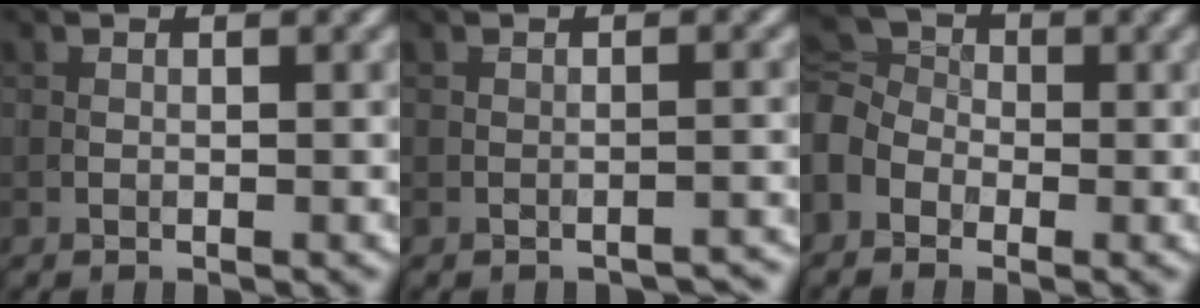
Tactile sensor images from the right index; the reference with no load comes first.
{"total": 1.6, "force": [-1.5, 0.3, 0.2], "torque": [0.006, 0.007, -0.021]}
{"total": 4.2, "force": [-1.4, 3.3, 2.1], "torque": [-0.052, 0.007, -0.047]}